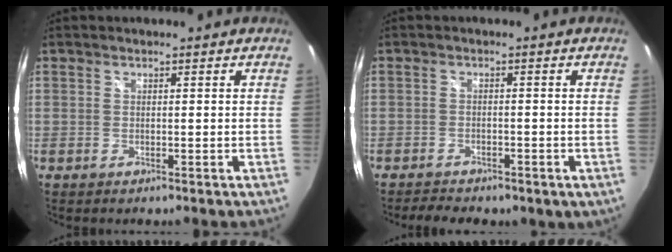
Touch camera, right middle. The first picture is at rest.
{"total": 5.4, "force": [-3.8, 2.6, 2.7], "torque": [-0.062, -0.005, -0.050]}